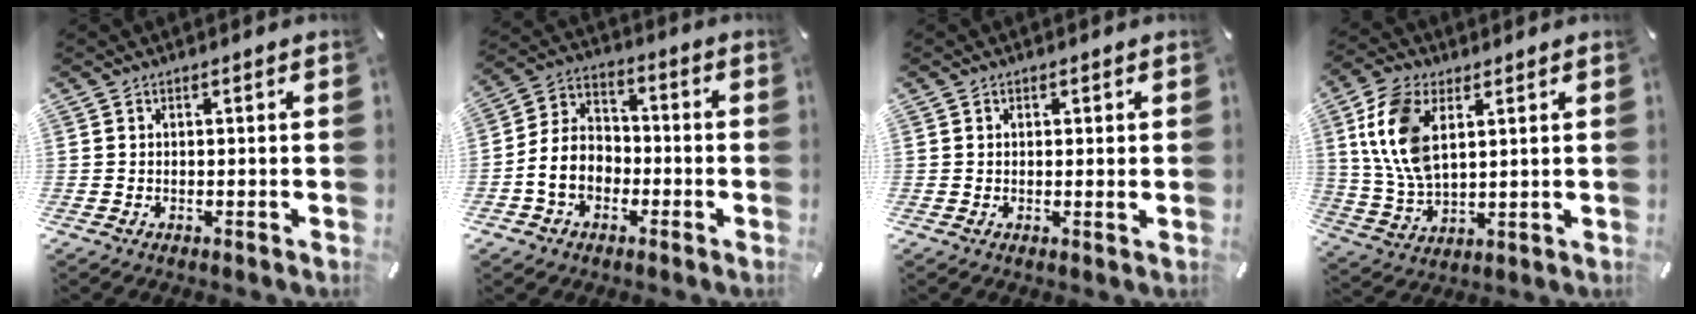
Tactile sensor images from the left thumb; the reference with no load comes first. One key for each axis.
{"total": 8.8, "fx": -3.0, "fy": 7.2, "fz": 4.2, "tx": -0.110, "ty": 0.017, "tz": -0.059}
{"total": 1.0, "fx": 0.3, "fy": 0.5, "fz": 0.9, "tx": -0.010, "ty": -0.001, "tz": 0.003}
{"total": 12.2, "fx": 4.1, "fy": 7.4, "fz": 8.8, "tx": -0.221, "ty": -0.007, "tz": 0.072}